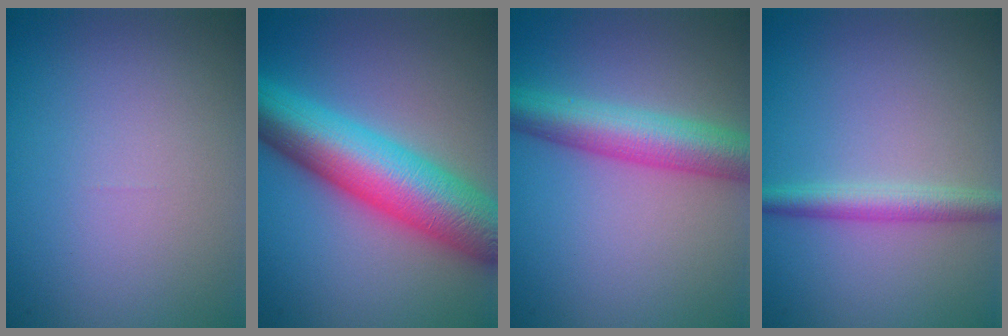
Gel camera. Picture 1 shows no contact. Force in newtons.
{"total": 11.3, "press": 11.3, "slide": 0.2}
{"total": 6.0, "press": 6.0, "slide": 0.1}
{"total": 2.7, "press": 2.7, "slide": 0.0}